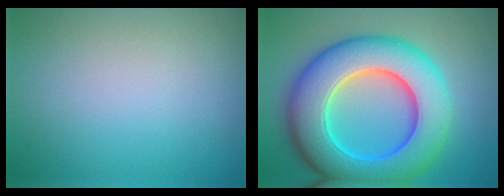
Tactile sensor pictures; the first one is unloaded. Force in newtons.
{"total": 11.8, "press": 11.8, "slide": 0.2}